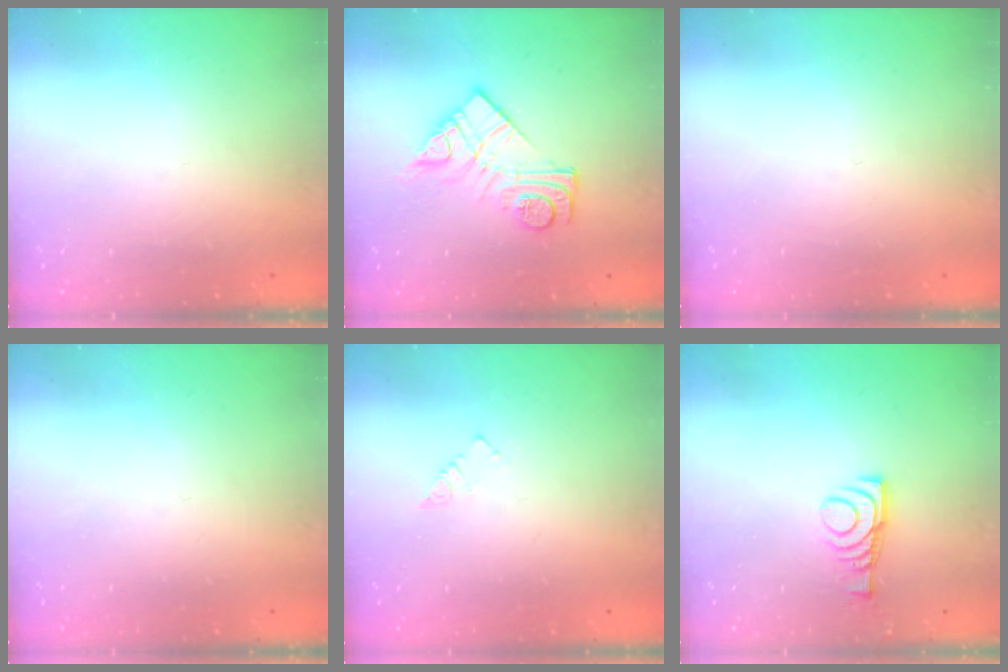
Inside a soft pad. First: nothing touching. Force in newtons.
{"total": 13.4, "press": 13.3, "slide": 0.8}
{"total": 0.0}
{"total": 0.0}
{"total": 2.9, "press": 2.9, "slide": 0.4}
{"total": 8.0, "press": 8.0, "slide": 0.7}